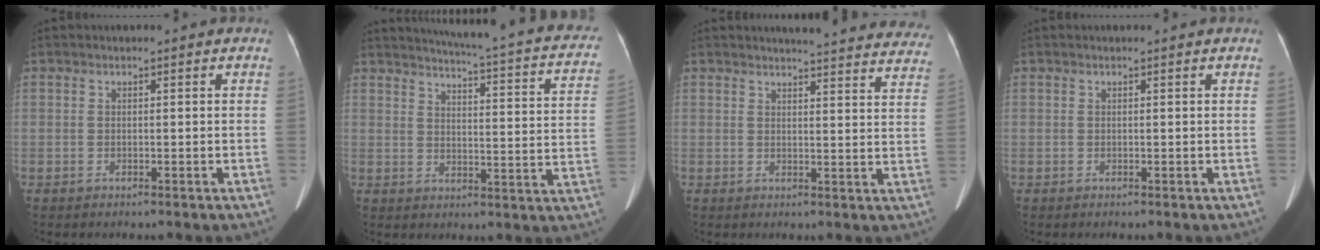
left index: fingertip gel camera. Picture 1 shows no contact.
{"total": 22.1, "force": [18.5, 2.9, 11.7], "torque": [-0.155, -0.035, 0.202]}
{"total": 23.6, "force": [22.5, 2.9, 6.6], "torque": [-0.072, -0.077, 0.240]}
{"total": 0.9, "force": [0.9, 0.0, 0.2], "torque": [-0.009, 0.003, 0.010]}